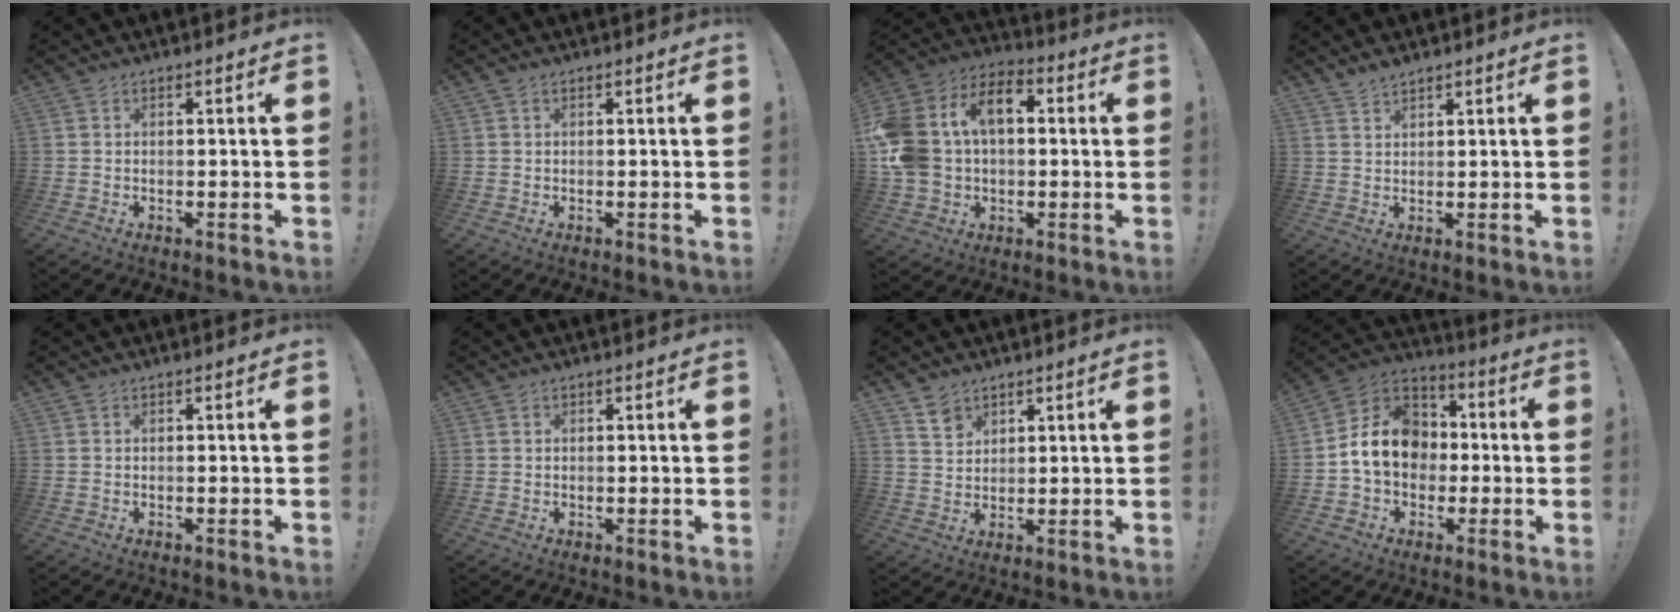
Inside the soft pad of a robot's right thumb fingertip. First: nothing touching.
{"total": 0.0}
{"total": 17.9, "force": [3.6, 13.1, 11.6], "torque": [-0.225, 0.013, 0.069]}
{"total": 2.4, "force": [2.2, 0.6, 0.8], "torque": [-0.015, -0.014, 0.041]}
{"total": 0.0}
{"total": 0.9, "force": [0.4, 0.8, -0.1], "torque": [0.010, -0.001, 0.007]}
{"total": 5.7, "force": [3.9, 4.0, 1.1], "torque": [-0.011, -0.026, 0.074]}
{"total": 15.1, "force": [-0.3, 12.2, 8.9], "torque": [-0.137, 0.025, 0.006]}